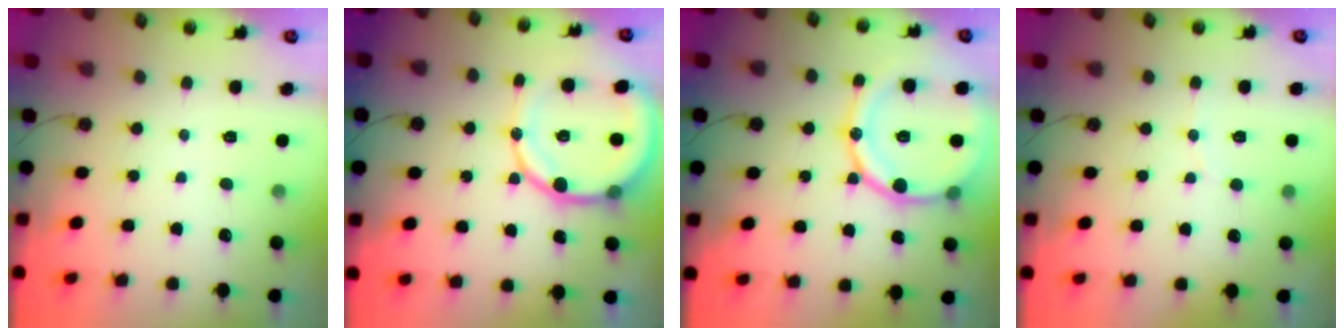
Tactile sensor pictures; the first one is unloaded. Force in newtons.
{"total": 15.7, "press": 15.5, "slide": 2.8}
{"total": 19.6, "press": 19.3, "slide": 3.3}
{"total": 5.1, "press": 4.8, "slide": 1.8}